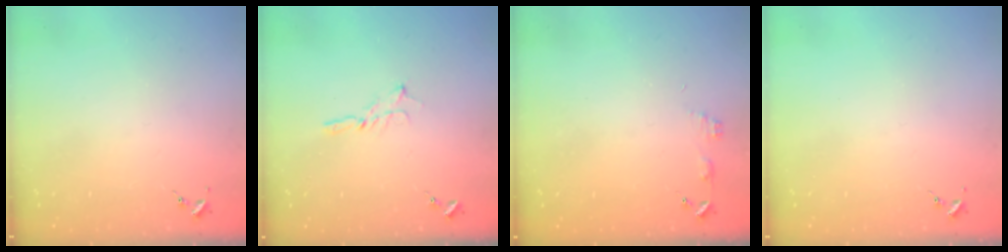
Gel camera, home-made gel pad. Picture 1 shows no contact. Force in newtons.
{"total": 2.0, "press": 2.0, "slide": 0.2}
{"total": 4.6, "press": 4.5, "slide": 0.4}
{"total": 0.0}